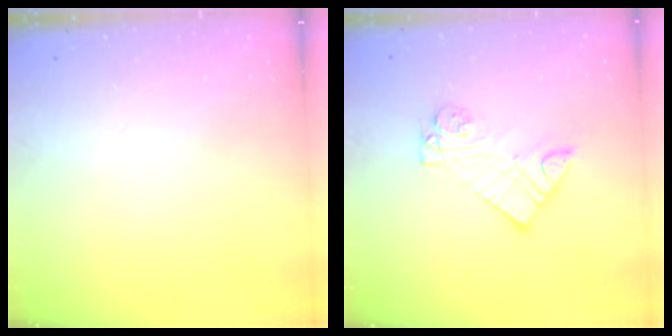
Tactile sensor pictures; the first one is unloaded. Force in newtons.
{"total": 9.9, "press": 9.9, "slide": 0.7}